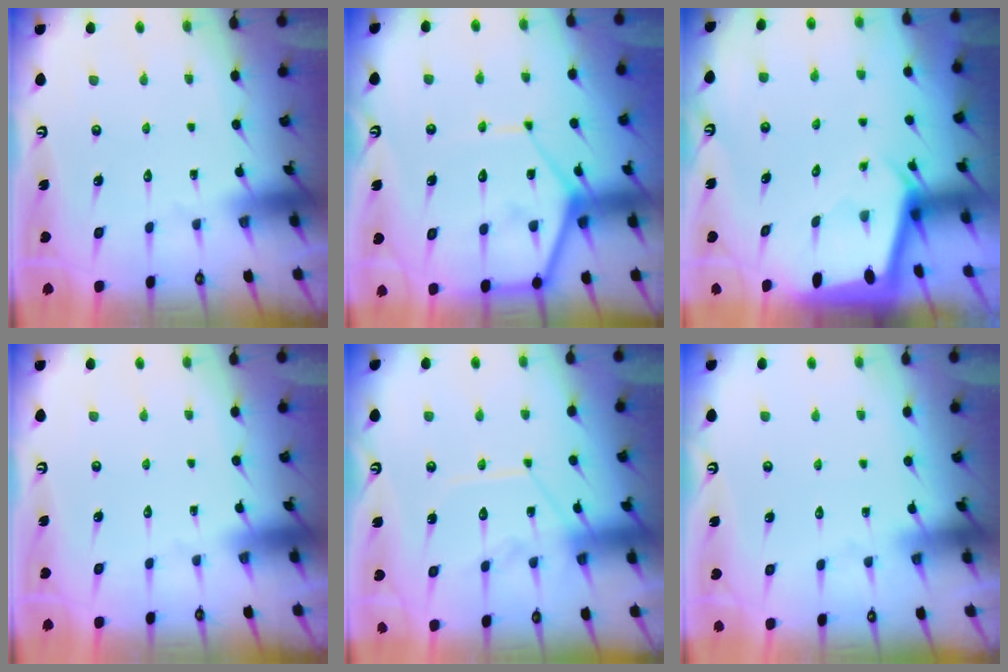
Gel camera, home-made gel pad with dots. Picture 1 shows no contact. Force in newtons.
{"total": 12.1, "press": 12.1, "slide": 1.1}
{"total": 2.2, "press": 2.2, "slide": 0.2}
{"total": 0.0}
{"total": 12.7, "press": 12.6, "slide": 1.2}
{"total": 2.8, "press": 2.7, "slide": 0.4}